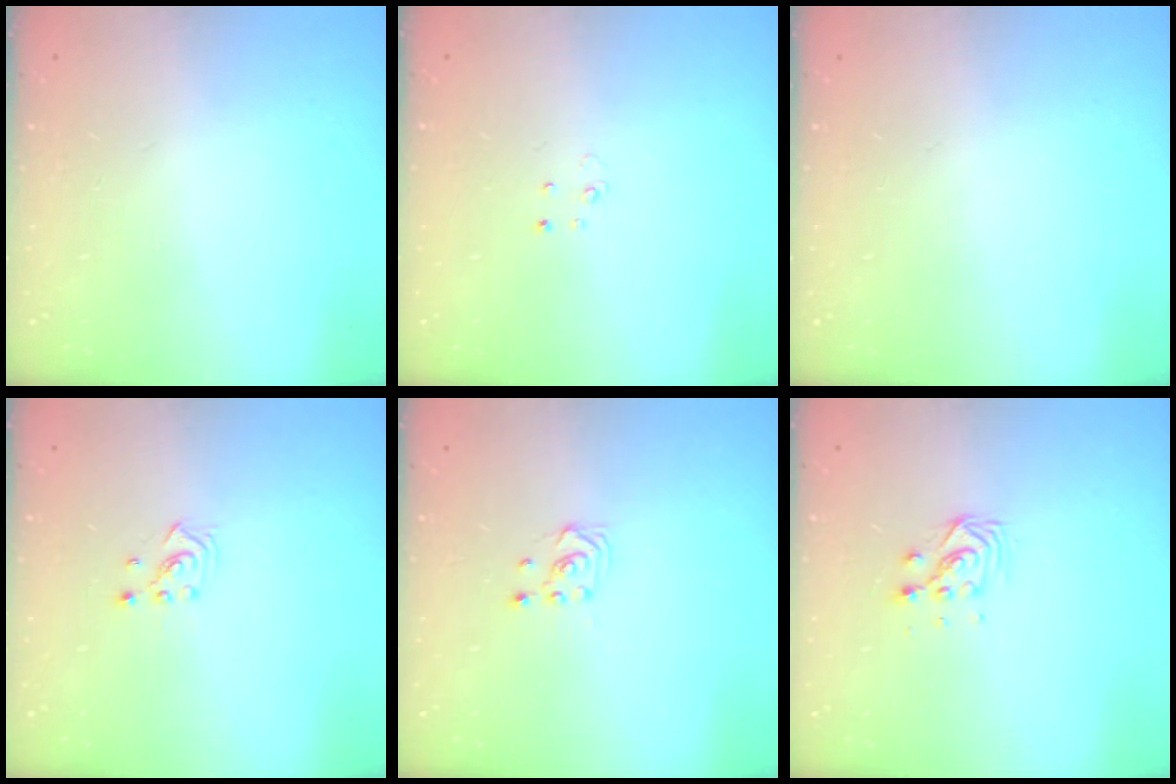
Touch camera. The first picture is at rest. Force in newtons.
{"total": 2.6, "press": 2.6, "slide": 0.3}
{"total": 0.0}
{"total": 2.2, "press": 2.2, "slide": 0.2}
{"total": 2.7, "press": 2.4, "slide": 1.2}
{"total": 3.7, "press": 3.7, "slide": 0.1}